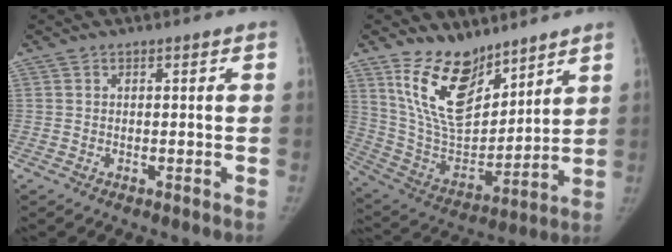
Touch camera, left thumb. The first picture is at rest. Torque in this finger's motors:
{"motor_torque": [0.58, -0.12, 1.53, -1.22, 0.50]}